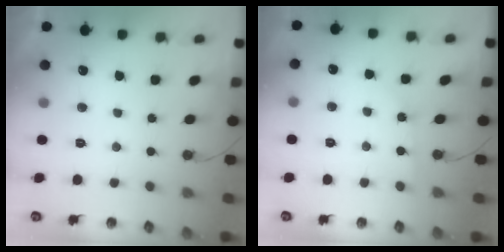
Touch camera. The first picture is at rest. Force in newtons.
{"total": 2.8, "press": 2.7, "slide": 0.4}